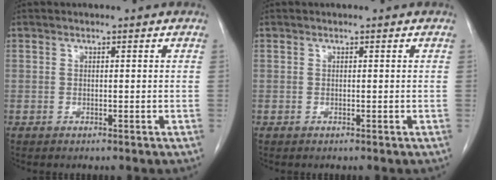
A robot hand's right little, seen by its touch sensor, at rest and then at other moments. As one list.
[{"total": 0.0}]